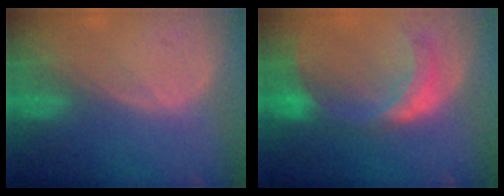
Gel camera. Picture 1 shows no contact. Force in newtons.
{"total": 8.2, "press": 7.3, "slide": 3.8}